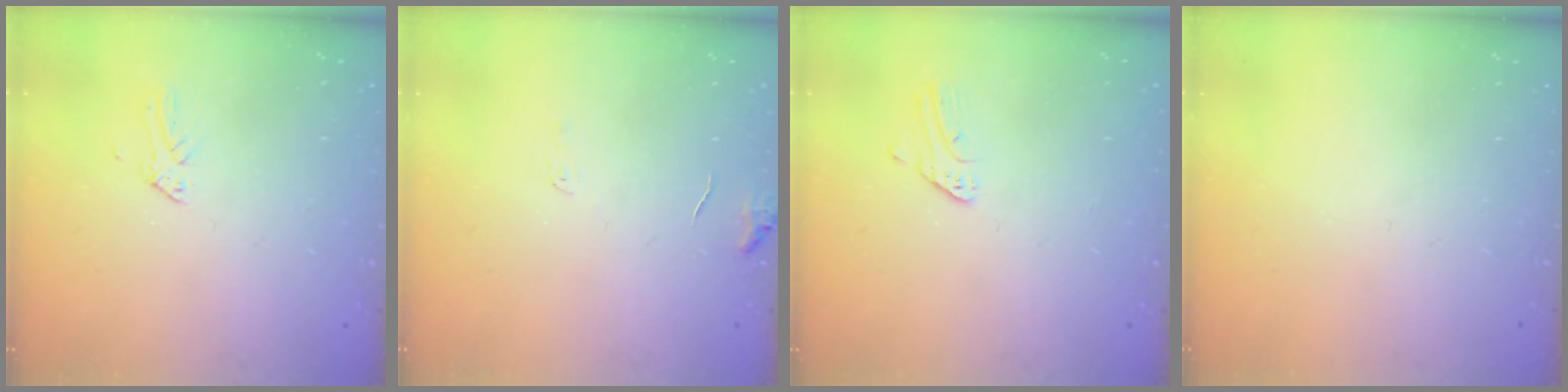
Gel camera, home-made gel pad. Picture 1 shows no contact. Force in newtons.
{"total": 6.4, "press": 6.3, "slide": 0.8}
{"total": 2.3, "press": 2.3, "slide": 0.2}
{"total": 0.0}